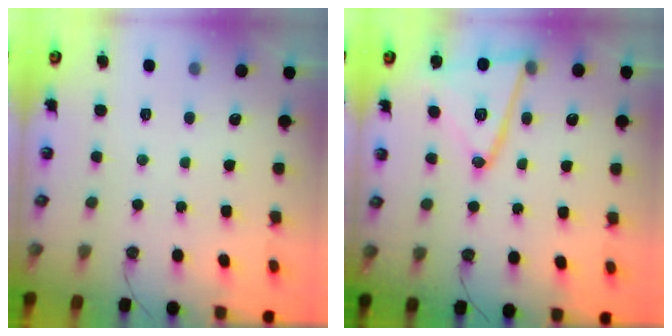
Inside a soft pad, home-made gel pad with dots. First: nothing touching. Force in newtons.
{"total": 16.5, "press": 16.5, "slide": 1.4}